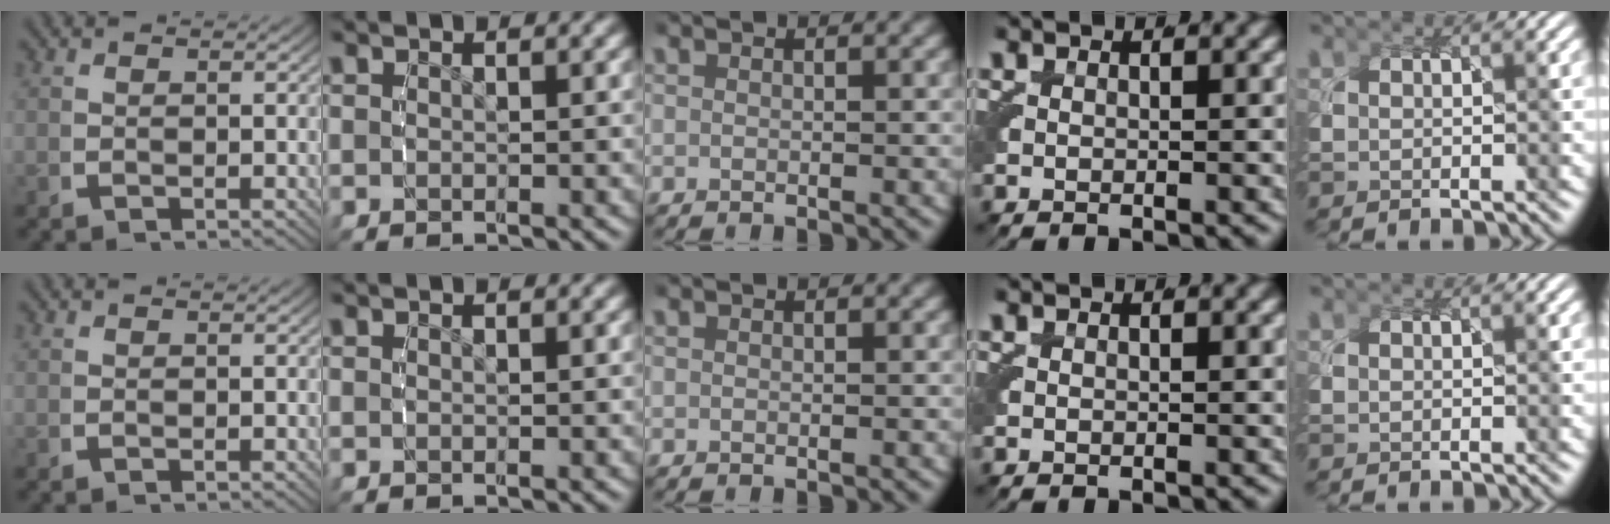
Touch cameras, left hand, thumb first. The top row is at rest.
{}